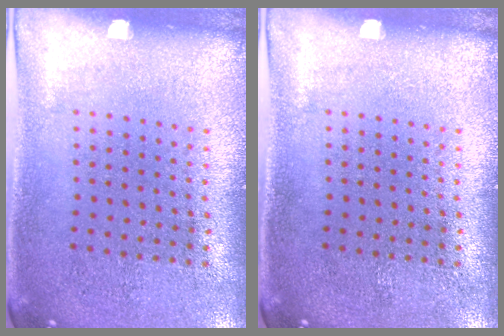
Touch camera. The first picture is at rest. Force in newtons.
{"total": 0.0}